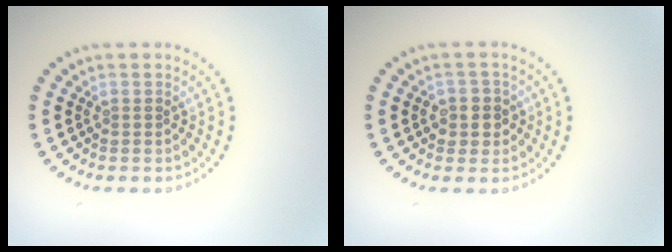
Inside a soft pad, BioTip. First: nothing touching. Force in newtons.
{"total": 2.2, "press": 2.1, "slide": 0.7}